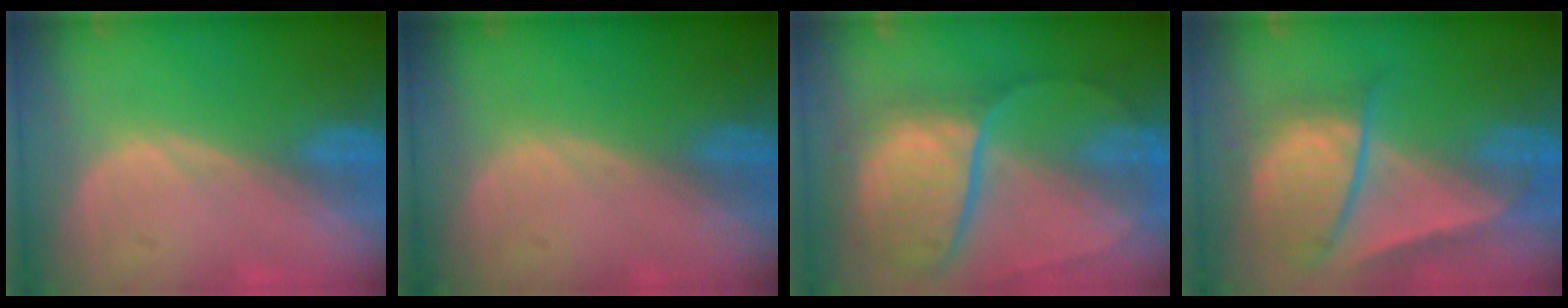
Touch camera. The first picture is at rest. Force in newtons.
{"total": 0.0}
{"total": 11.2, "press": 9.3, "slide": 6.3}
{"total": 9.3, "press": 8.0, "slide": 4.7}